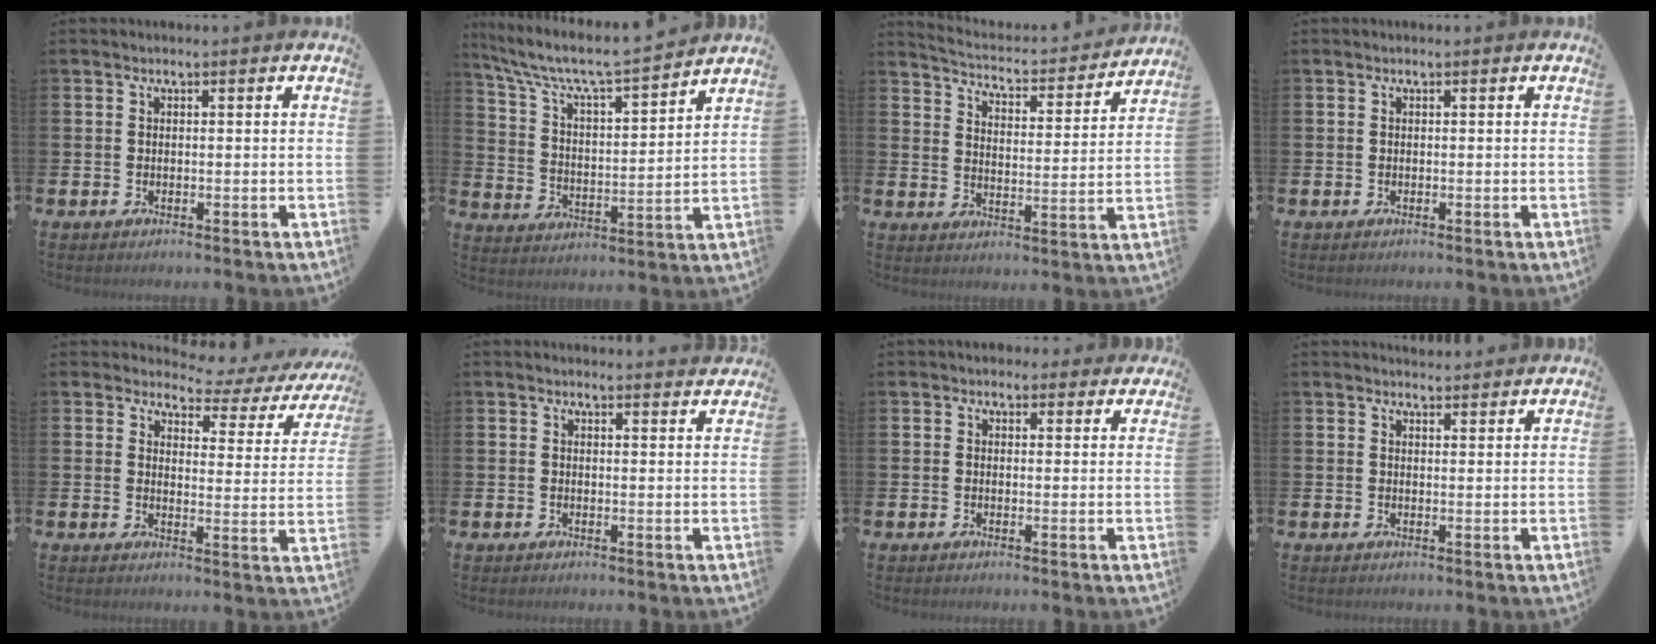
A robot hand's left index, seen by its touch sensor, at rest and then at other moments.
{"total": 7.6, "force": [7.0, 0.9, 2.9], "torque": [-0.091, -0.052, 0.114]}
{"total": 4.3, "force": [4.2, 0.6, 0.7], "torque": [-0.040, -0.040, 0.066]}
{"total": 0.0}
{"total": 3.8, "force": [3.2, 1.7, 1.1], "torque": [-0.029, -0.033, 0.044]}
{"total": 1.6, "force": [1.6, 0.1, -0.1], "torque": [0.009, -0.011, 0.027]}
{"total": 2.1, "force": [1.7, 1.2, 0.0], "torque": [0.010, -0.003, 0.027]}
{"total": 2.6, "force": [2.6, 0.4, -0.1], "torque": [0.007, -0.016, 0.045]}